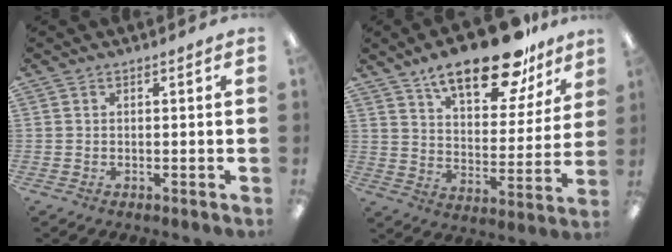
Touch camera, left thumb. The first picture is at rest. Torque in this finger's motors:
{"motor_torque": [1.43, 1.44, 1.44, -1.33, 0.27]}